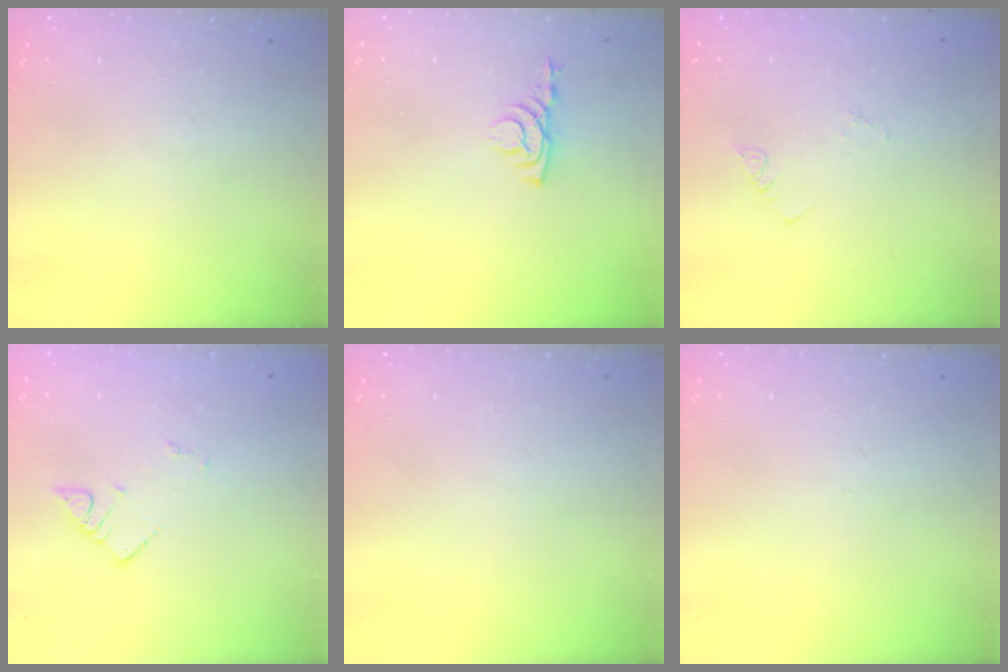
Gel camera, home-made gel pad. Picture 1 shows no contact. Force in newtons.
{"total": 3.7, "press": 3.7, "slide": 0.6}
{"total": 2.5, "press": 2.5, "slide": 0.4}
{"total": 2.7, "press": 2.7, "slide": 0.4}
{"total": 0.0}
{"total": 0.0}